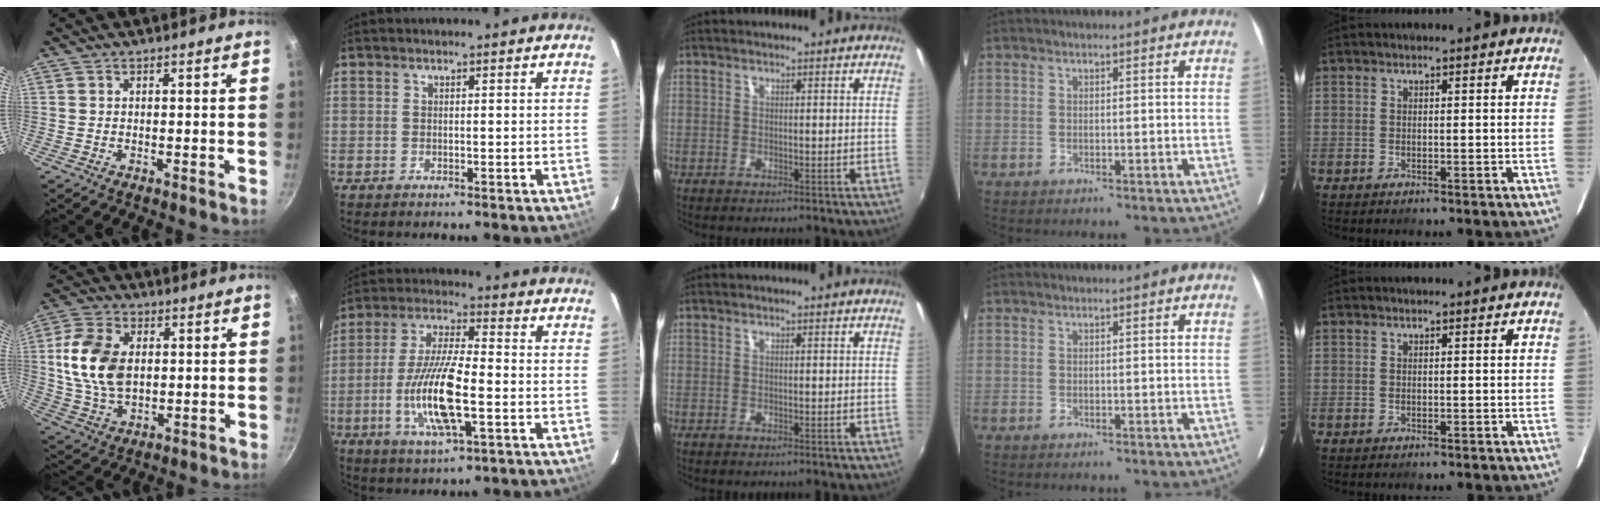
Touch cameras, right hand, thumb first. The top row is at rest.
{"thumb": {"total": 13.4, "force": [1.7, 8.8, 10.0], "torque": [-0.178, -0.002, 0.031]}, "index": {"total": 14.4, "force": [-3.6, 3.7, 13.4], "torque": [-0.274, -0.007, -0.069]}}